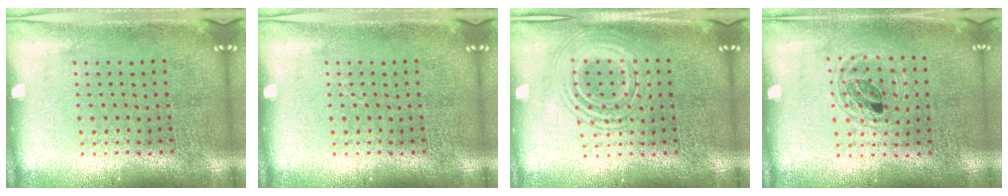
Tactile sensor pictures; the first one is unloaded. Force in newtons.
{"total": 0.0}
{"total": 2.4, "press": 2.4, "slide": 0.4}
{"total": 1.3, "press": 1.2, "slide": 0.4}